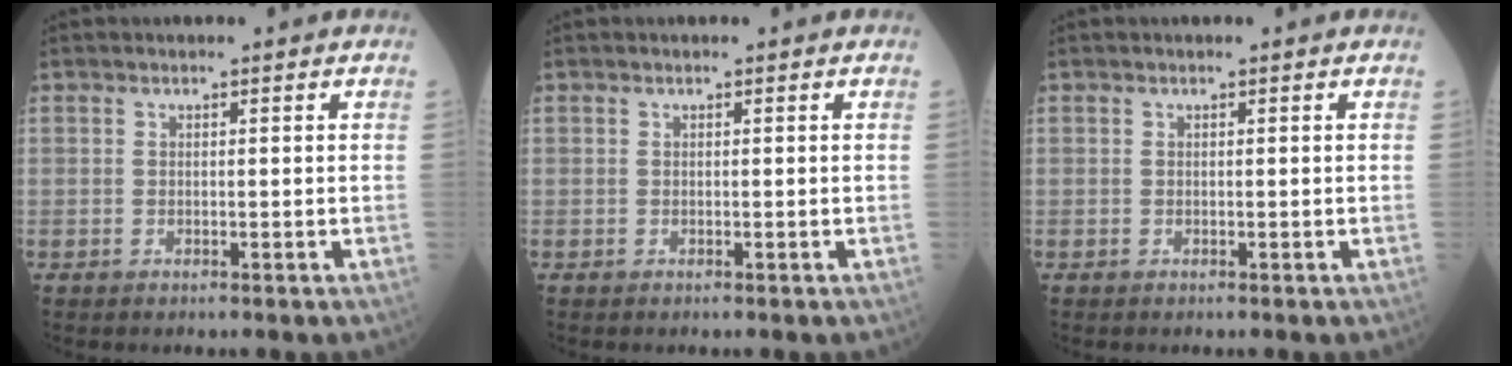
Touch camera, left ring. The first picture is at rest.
{"total": 0.0}
{"total": 0.0}